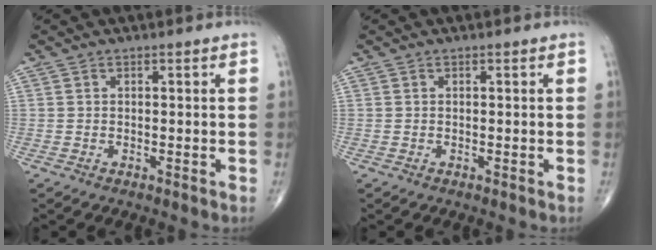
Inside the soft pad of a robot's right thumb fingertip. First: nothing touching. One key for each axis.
{"total": 0.0}